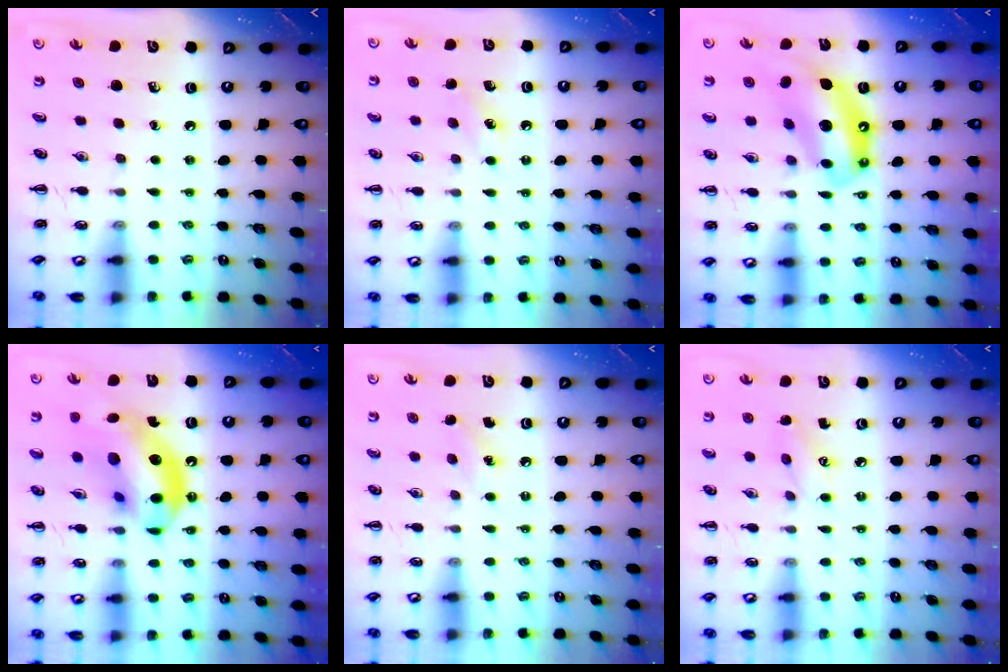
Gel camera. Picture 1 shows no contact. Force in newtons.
{"total": 5.3, "press": 5.0, "slide": 1.5}
{"total": 12.4, "press": 11.9, "slide": 3.5}
{"total": 18.0, "press": 17.5, "slide": 4.5}
{"total": 6.4, "press": 6.1, "slide": 1.8}
{"total": 6.2, "press": 6.0, "slide": 1.3}